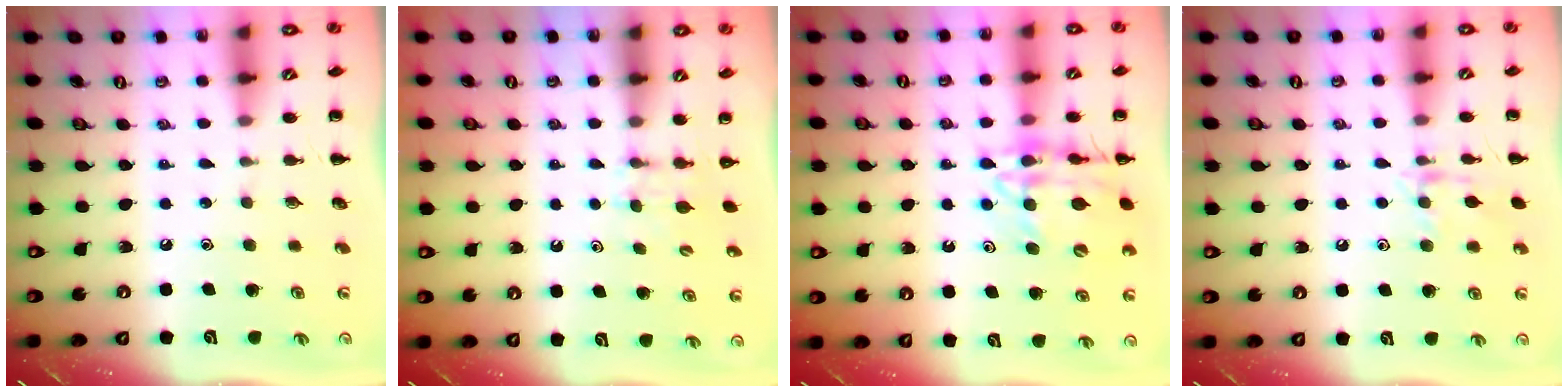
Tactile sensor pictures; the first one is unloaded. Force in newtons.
{"total": 3.3, "press": 3.1, "slide": 1.1}
{"total": 15.1, "press": 14.8, "slide": 2.6}
{"total": 9.2, "press": 9.1, "slide": 1.0}